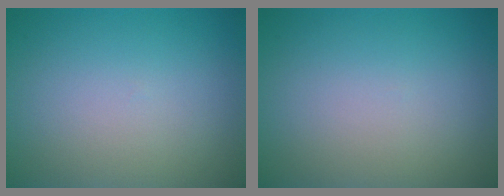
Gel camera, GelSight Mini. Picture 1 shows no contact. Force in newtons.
{"total": 0.0}